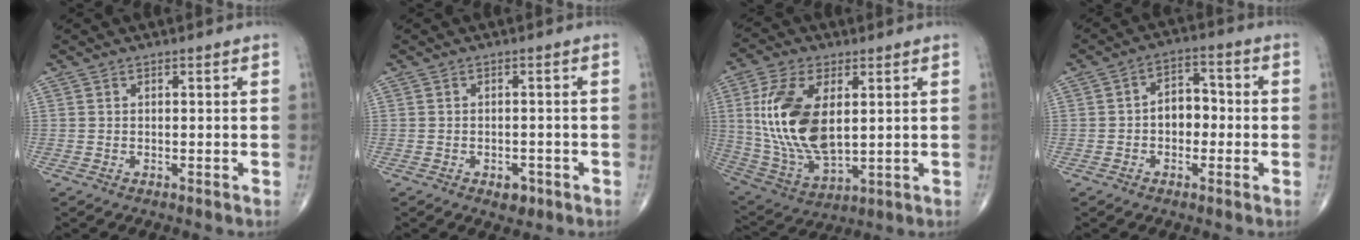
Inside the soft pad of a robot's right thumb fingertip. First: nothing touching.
{"total": 2.7, "force": [-1.5, 1.7, 1.6], "torque": [-0.010, 0.003, -0.016]}
{"total": 18.1, "force": [3.1, 9.5, 15.1], "torque": [-0.302, -0.018, 0.070]}
{"total": 6.3, "force": [-0.7, 4.4, 4.4], "torque": [-0.045, 0.025, -0.021]}